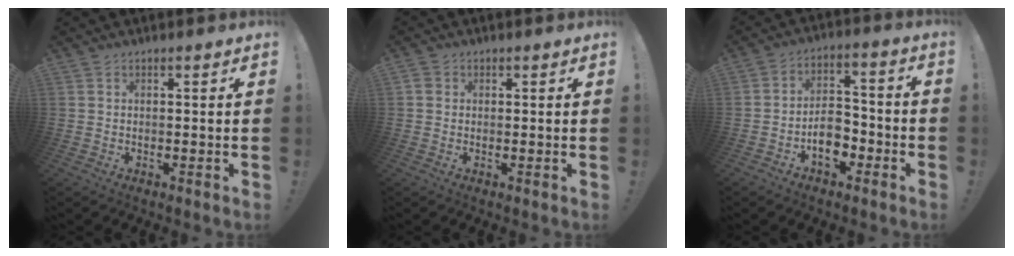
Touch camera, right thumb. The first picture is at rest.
{"total": 1.6, "force": [0.5, 1.4, 0.7], "torque": [-0.015, 0.005, 0.011]}
{"total": 9.7, "force": [-4.2, 6.5, 5.8], "torque": [-0.086, 0.026, -0.070]}